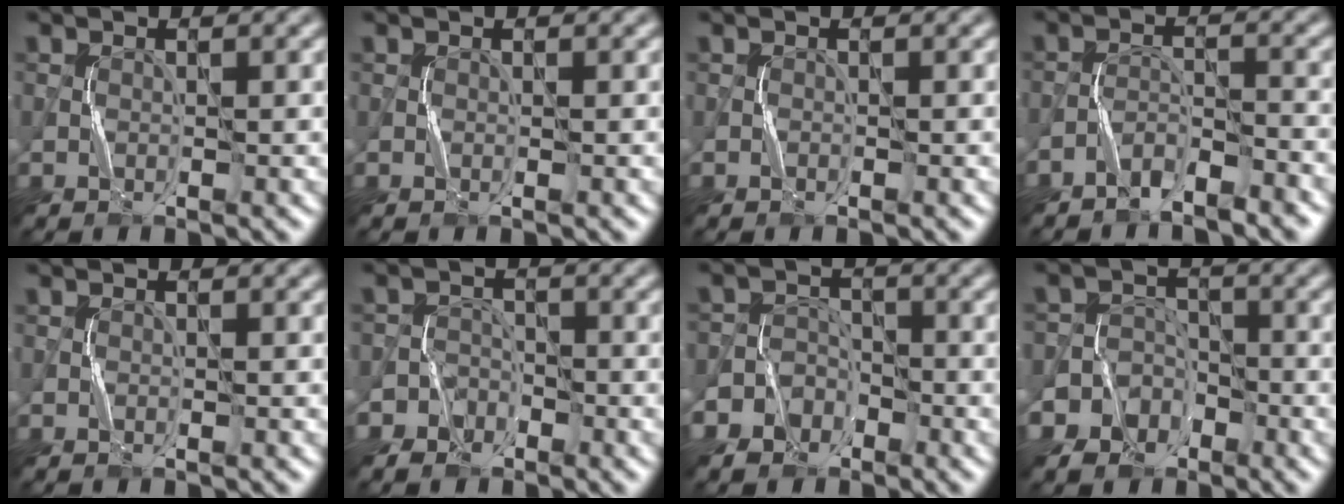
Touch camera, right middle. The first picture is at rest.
{"total": 0.0}
{"total": 0.0}
{"total": 2.7, "force": [-2.5, 0.5, 0.9], "torque": [-0.017, 0.006, -0.051]}
{"total": 0.0}
{"total": 2.6, "force": [-1.8, 1.9, -0.4], "torque": [0.029, 0.009, -0.037]}
{"total": 3.6, "force": [-2.4, 2.6, 0.2], "torque": [0.016, 0.006, -0.052]}
{"total": 6.1, "force": [-3.6, 4.9, 0.2], "torque": [0.010, -0.001, -0.090]}